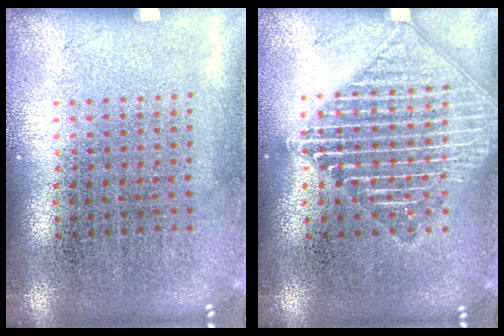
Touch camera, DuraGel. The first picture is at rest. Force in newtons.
{"total": 2.3, "press": 2.3, "slide": 0.4}